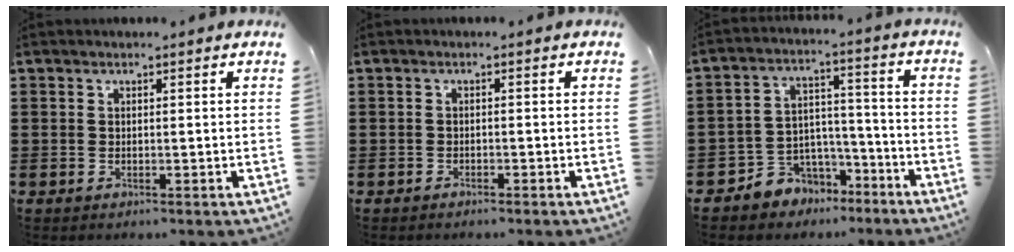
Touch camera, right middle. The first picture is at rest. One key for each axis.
{"total": 1.0, "fx": -0.9, "fy": 0.3, "fz": 0.1, "tx": -0.005, "ty": 0.002, "tz": -0.020}
{"total": 5.7, "fx": -4.3, "fy": 3.7, "fz": -0.5, "tx": -0.011, "ty": 0.008, "tz": -0.085}